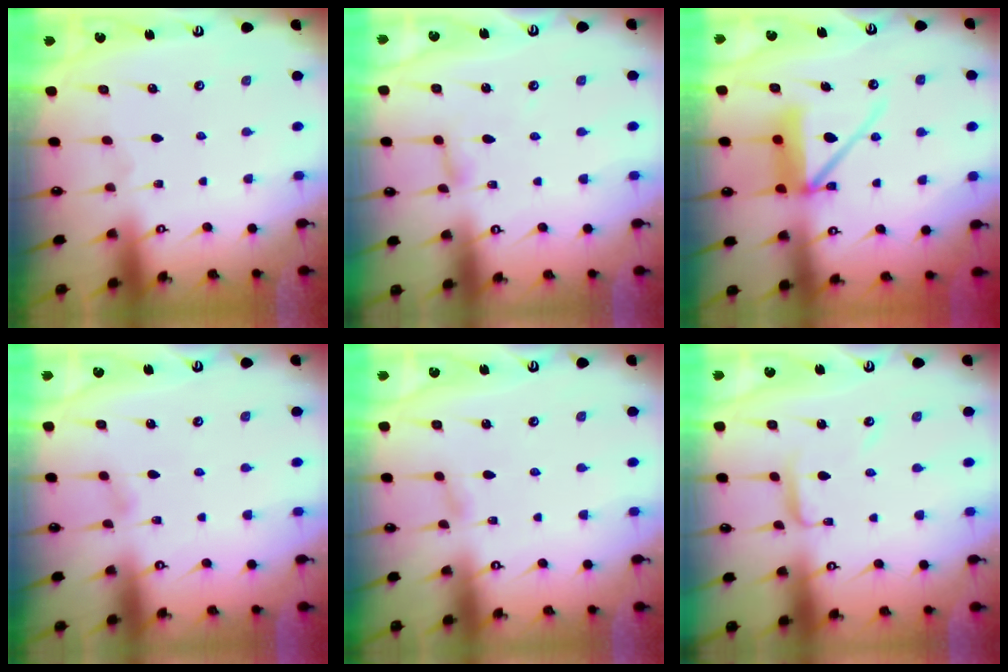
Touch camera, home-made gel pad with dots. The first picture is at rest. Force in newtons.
{"total": 2.6, "press": 2.6, "slide": 0.3}
{"total": 12.0, "press": 11.9, "slide": 1.3}
{"total": 3.9, "press": 3.9, "slide": 0.5}
{"total": 2.1, "press": 2.1, "slide": 0.3}
{"total": 4.6, "press": 4.5, "slide": 0.3}